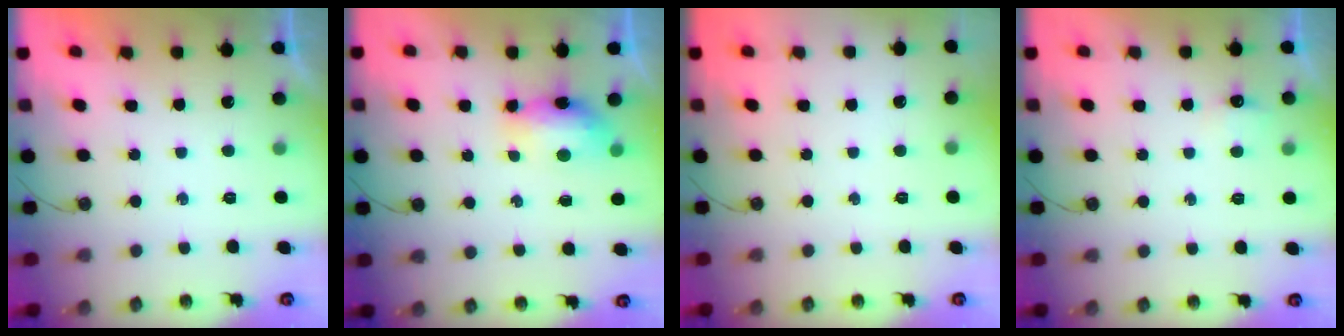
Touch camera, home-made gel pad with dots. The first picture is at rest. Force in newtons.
{"total": 7.2, "press": 7.1, "slide": 1.0}
{"total": 0.0}
{"total": 4.1, "press": 4.0, "slide": 1.0}